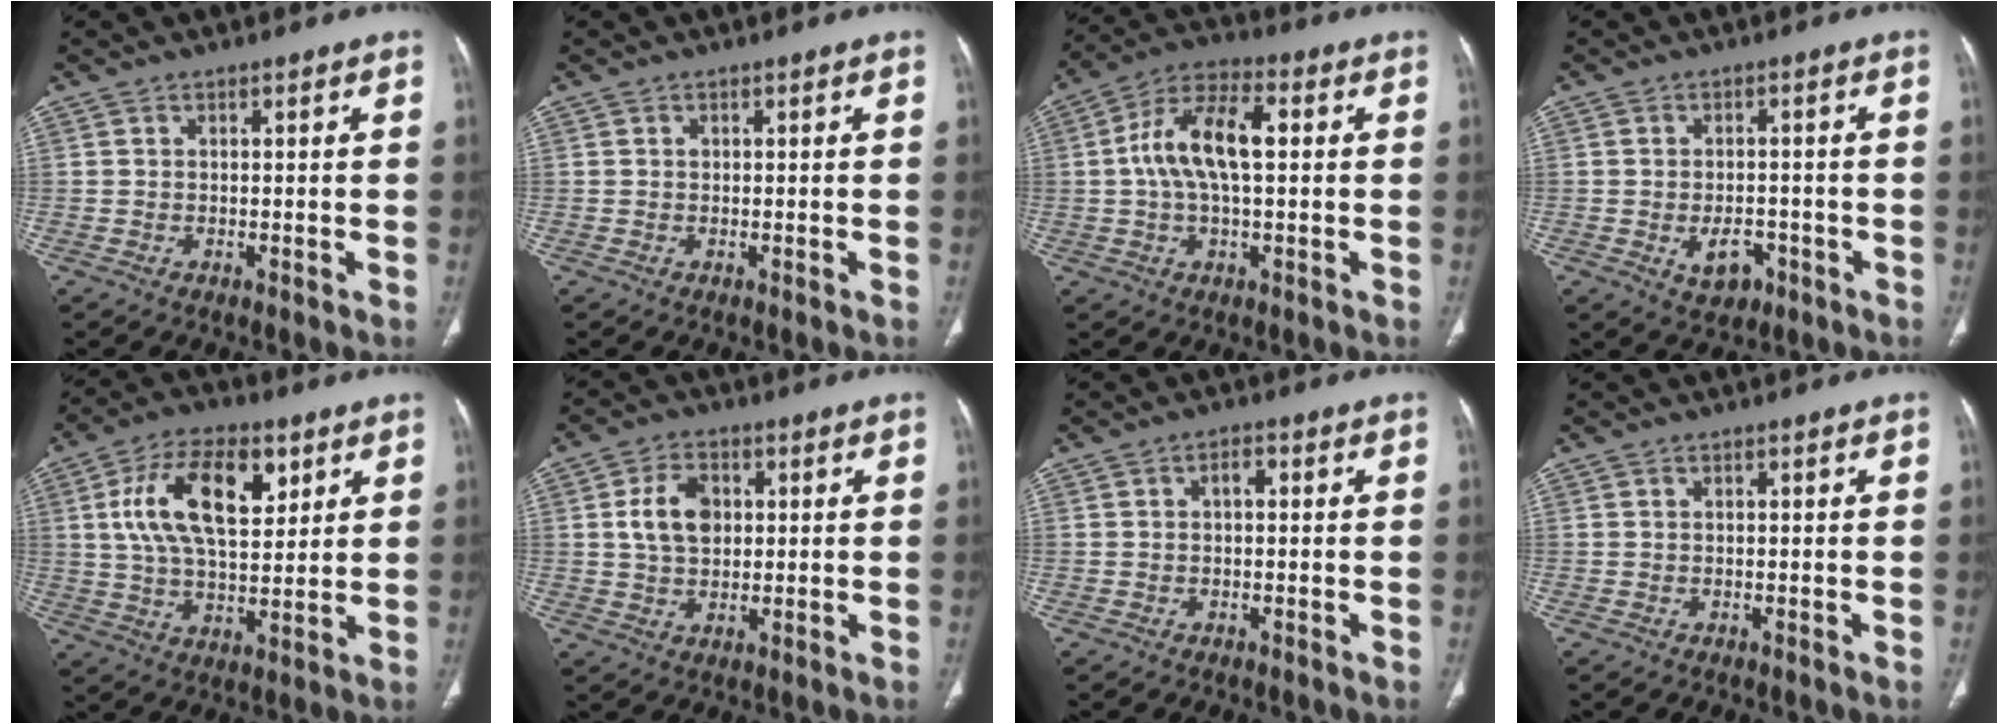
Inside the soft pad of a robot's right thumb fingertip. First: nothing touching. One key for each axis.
{"total": 0.7, "fx": 0.0, "fy": 0.5, "fz": 0.4, "tx": -0.005, "ty": 0.002, "tz": 0.000}
{"total": 12.5, "fx": 1.3, "fy": 5.9, "fz": 10.9, "tx": -0.209, "ty": 0.029, "tz": 0.018}
{"total": 5.0, "fx": -1.9, "fy": 3.3, "fz": 3.3, "tx": -0.038, "ty": 0.010, "tz": -0.021}
{"total": 16.9, "fx": 5.7, "fy": 8.7, "fz": 13.3, "tx": -0.215, "ty": -0.007, "tz": 0.103}
{"total": 7.9, "fx": 1.4, "fy": 5.5, "fz": 5.5, "tx": -0.083, "ty": 0.001, "tz": 0.025}
{"total": 2.1, "fx": 0.2, "fy": 1.1, "fz": 1.8, "tx": -0.027, "ty": 0.010, "tz": 0.001}
{"total": 0.0}